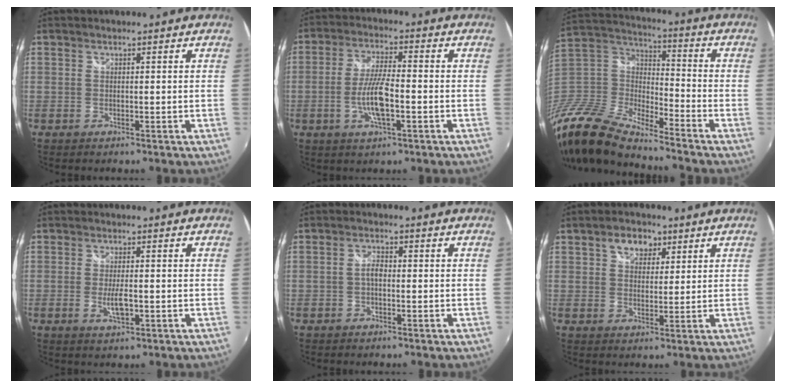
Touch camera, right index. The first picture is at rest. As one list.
[{"total": 8.0, "force": [-2.3, 1.6, 7.5], "torque": [-0.150, -0.002, -0.046]}, {"total": 17.7, "force": [-13.5, 5.9, 9.8], "torque": [-0.228, -0.021, -0.279]}, {"total": 3.7, "force": [-0.9, 1.2, 3.4], "torque": [-0.066, -0.007, -0.015]}, {"total": 2.1, "force": [-0.5, 1.1, 1.7], "torque": [-0.034, 0.007, -0.011]}, {"total": 5.4, "force": [2.8, 3.8, 2.7], "torque": [-0.039, 0.017, 0.047]}]